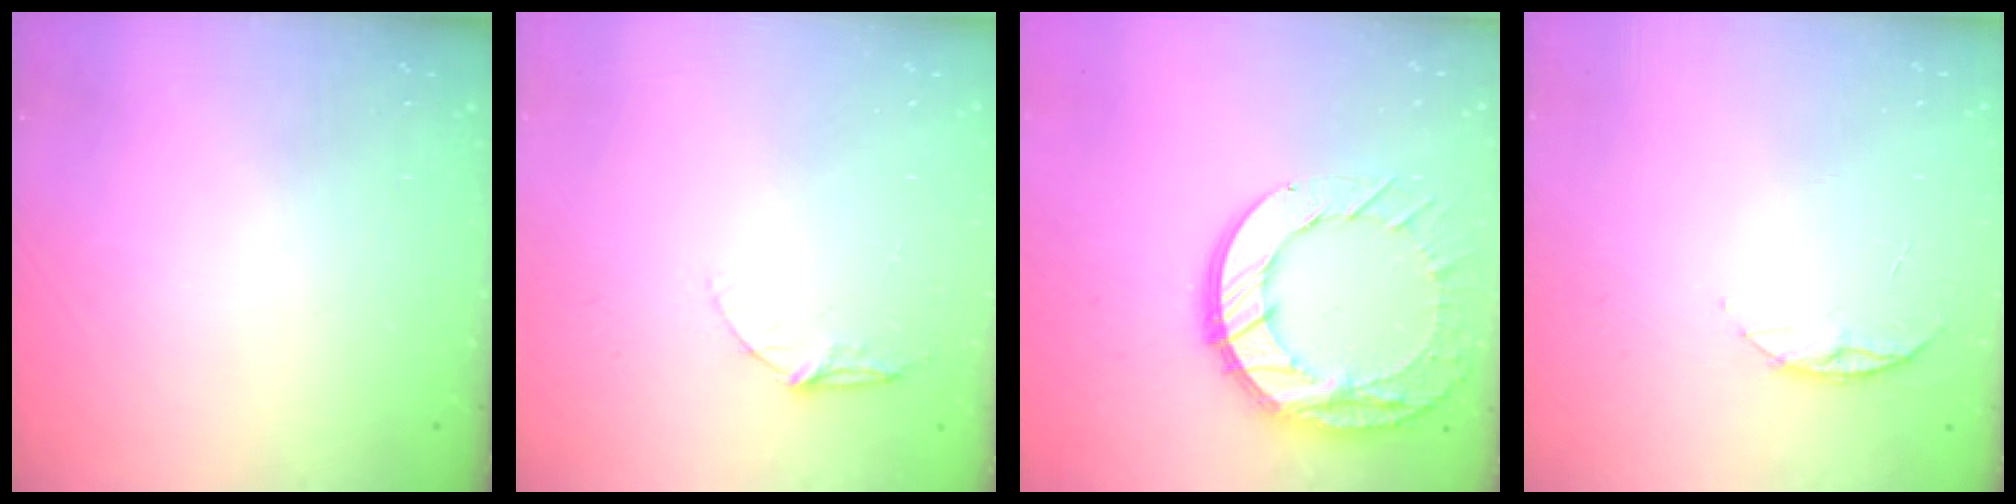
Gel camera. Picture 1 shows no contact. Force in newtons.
{"total": 5.4, "press": 5.4, "slide": 0.5}
{"total": 18.3, "press": 18.3, "slide": 1.6}
{"total": 5.5, "press": 5.5, "slide": 0.6}